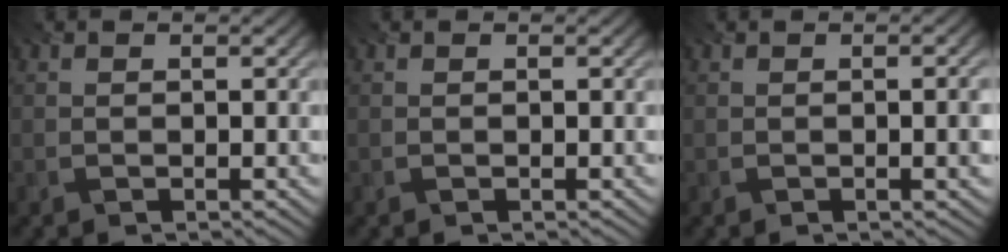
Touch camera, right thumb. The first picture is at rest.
{"total": 0.0}
{"total": 2.0, "force": [-0.3, 0.0, 2.0], "torque": [-0.023, 0.005, -0.006]}